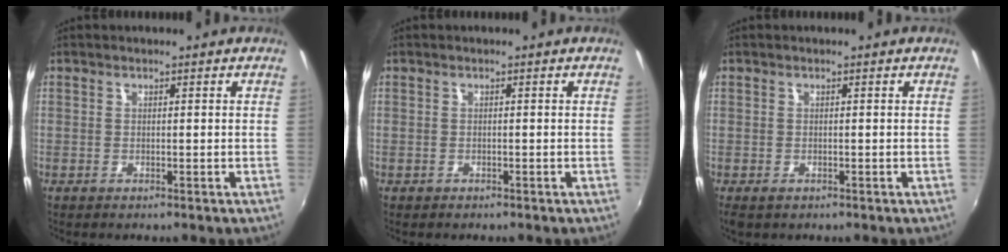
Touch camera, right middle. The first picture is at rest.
{"total": 0.6, "force": [-0.4, 0.4, 0.0], "torque": [-0.003, -0.001, -0.006]}
{"total": 1.6, "force": [-0.9, 1.0, 0.8], "torque": [-0.016, -0.009, -0.014]}